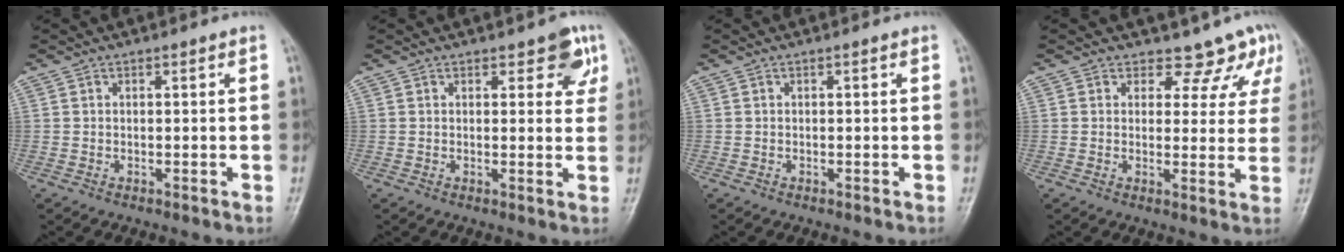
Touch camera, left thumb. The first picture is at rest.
{"total": 4.7, "force": [2.7, 2.5, 2.8], "torque": [-0.001, -0.010, 0.028]}
{"total": 0.0}
{"total": 7.8, "force": [6.4, 4.3, 1.0], "torque": [0.035, -0.034, 0.057]}